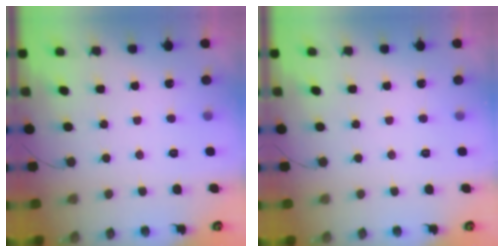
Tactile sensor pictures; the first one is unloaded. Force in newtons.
{"total": 0.0}